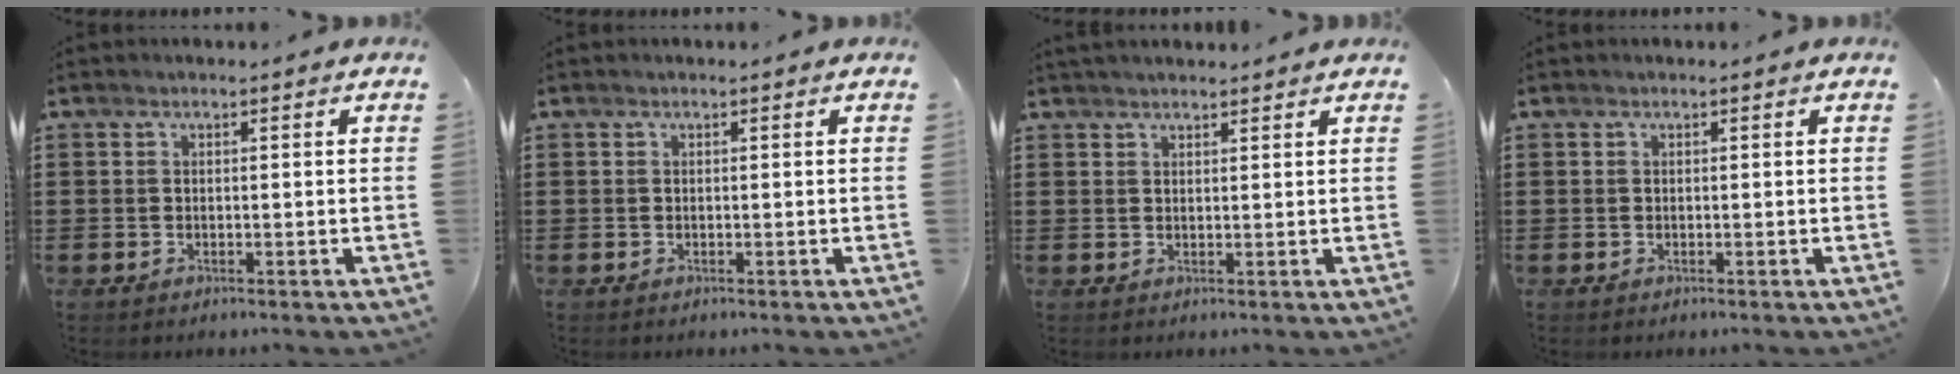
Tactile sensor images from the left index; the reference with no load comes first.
{"total": 0.0}
{"total": 1.7, "force": [1.6, 0.2, 0.4], "torque": [-0.012, 0.003, 0.031]}
{"total": 0.0}